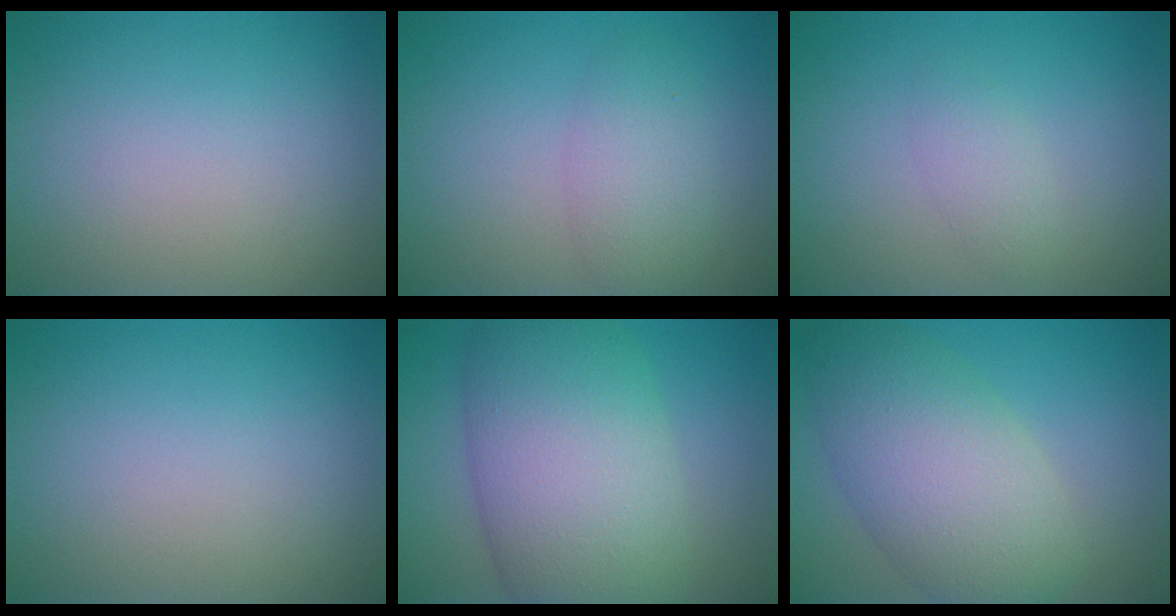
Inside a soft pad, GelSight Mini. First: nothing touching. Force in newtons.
{"total": 2.9, "press": 2.9, "slide": 0.2}
{"total": 1.5, "press": 1.5, "slide": 0.1}
{"total": 0.0}
{"total": 11.8, "press": 11.8, "slide": 0.3}
{"total": 8.0, "press": 8.0, "slide": 0.5}